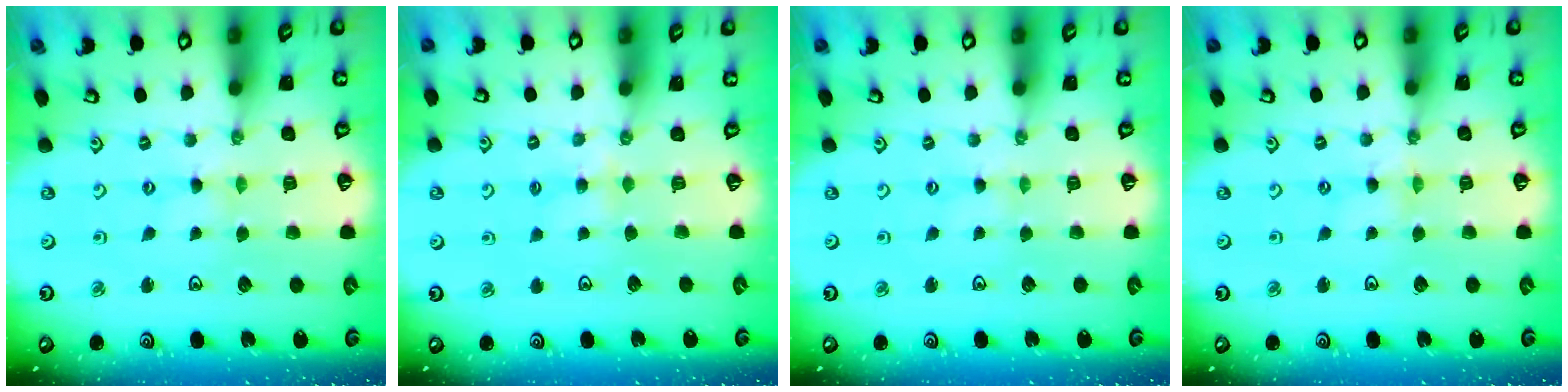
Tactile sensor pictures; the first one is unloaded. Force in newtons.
{"total": 3.0, "press": 3.0, "slide": 0.6}
{"total": 0.8, "press": 0.8, "slide": 0.2}
{"total": 0.6, "press": 0.6, "slide": 0.1}